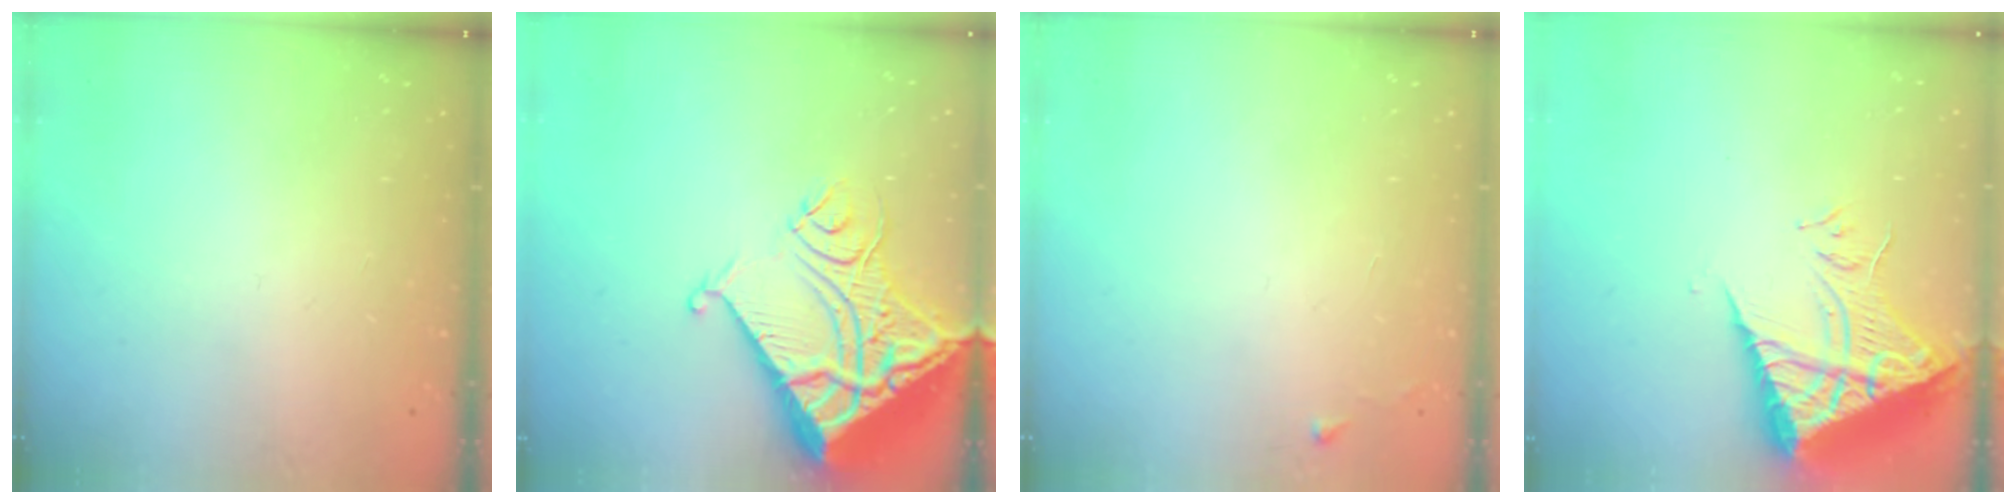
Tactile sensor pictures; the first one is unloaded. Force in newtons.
{"total": 19.5, "press": 19.4, "slide": 2.7}
{"total": 3.5, "press": 3.4, "slide": 0.5}
{"total": 10.3, "press": 10.2, "slide": 1.1}